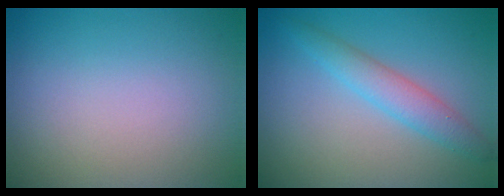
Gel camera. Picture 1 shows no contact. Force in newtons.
{"total": 2.8, "press": 2.8, "slide": 0.1}